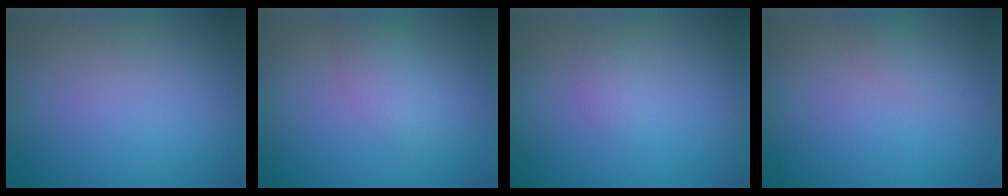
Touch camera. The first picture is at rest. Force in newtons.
{"total": 2.3, "press": 2.3, "slide": 0.1}
{"total": 0.8, "press": 0.8, "slide": 0.0}
{"total": 1.0, "press": 1.0, "slide": 0.1}